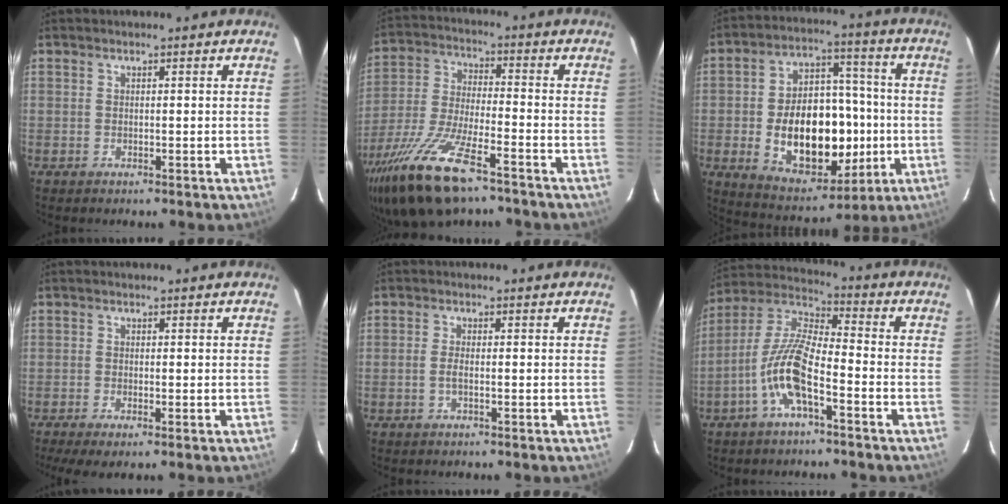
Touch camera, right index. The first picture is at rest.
{"total": 19.5, "force": [-13.2, 5.8, 13.2], "torque": [-0.283, -0.047, -0.248]}
{"total": 20.2, "force": [-3.5, 12.8, 15.1], "torque": [-0.277, 0.022, -0.029]}
{"total": 3.8, "force": [-2.1, 0.5, 3.1], "torque": [-0.069, -0.013, -0.036]}
{"total": 1.7, "force": [-0.4, 0.6, 1.6], "torque": [-0.034, 0.001, -0.009]}
{"total": 11.8, "force": [-5.2, 3.3, 10.1], "torque": [-0.215, 0.005, -0.105]}